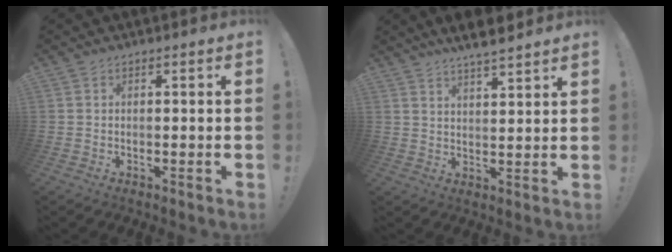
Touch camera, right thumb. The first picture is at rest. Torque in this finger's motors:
{"motor_torque": [-0.55, 2.38, 0.96, 0.99, 0.04]}